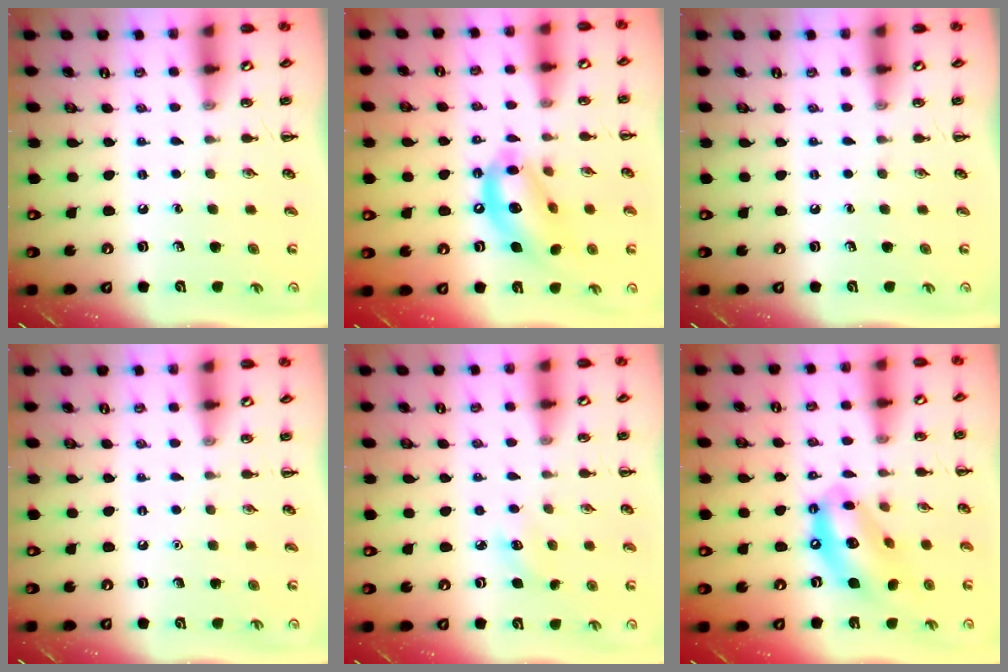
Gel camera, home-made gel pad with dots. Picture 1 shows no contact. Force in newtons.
{"total": 15.1, "press": 14.5, "slide": 4.1}
{"total": 0.0}
{"total": 1.6, "press": 1.6, "slide": 0.1}
{"total": 4.0, "press": 3.8, "slide": 1.1}
{"total": 14.5, "press": 14.1, "slide": 3.7}